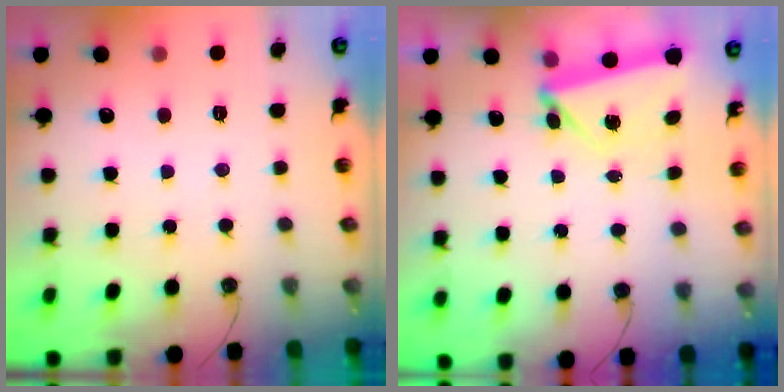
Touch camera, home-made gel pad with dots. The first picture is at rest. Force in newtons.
{"total": 5.9, "press": 5.9, "slide": 0.7}